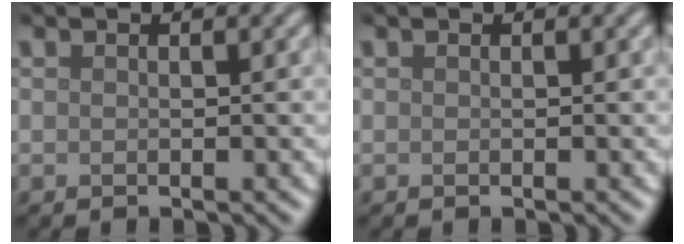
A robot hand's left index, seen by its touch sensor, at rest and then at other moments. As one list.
[{"total": 0.0}]